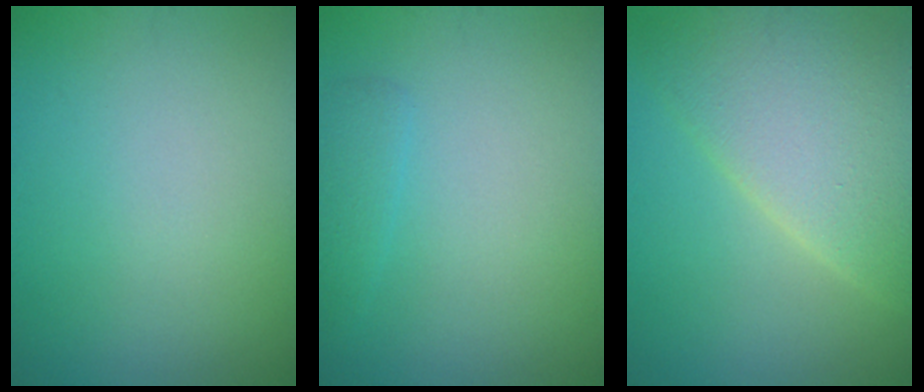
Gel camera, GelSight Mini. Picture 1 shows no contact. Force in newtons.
{"total": 1.4, "press": 1.4, "slide": 0.1}
{"total": 7.6, "press": 7.6, "slide": 0.4}